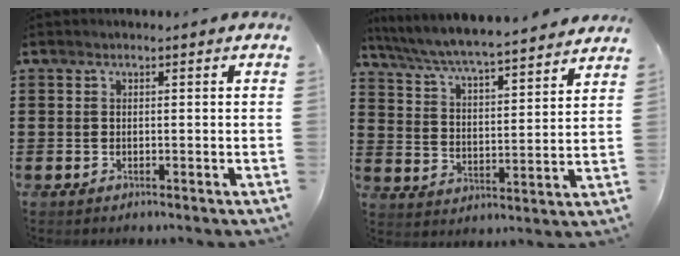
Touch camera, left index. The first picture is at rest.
{"total": 5.6, "force": [5.4, -0.2, 1.7], "torque": [-0.057, -0.040, 0.086]}